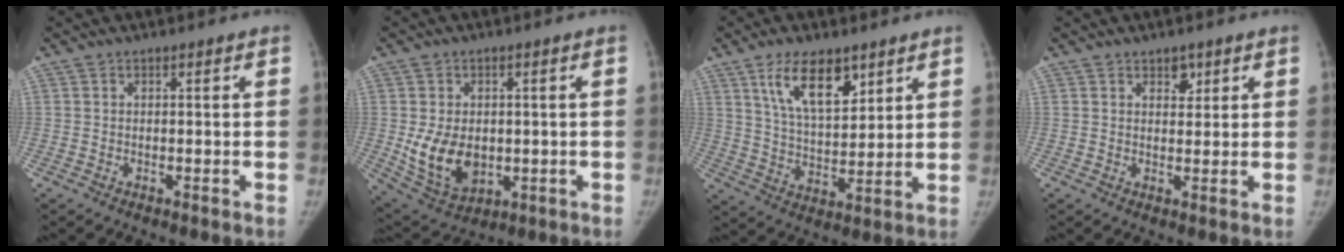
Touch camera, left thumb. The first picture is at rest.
{"total": 11.0, "force": [-0.7, 7.9, 7.7], "torque": [-0.113, -0.011, 0.010]}
{"total": 12.3, "force": [7.0, 5.7, 8.4], "torque": [-0.121, -0.040, 0.133]}
{"total": 2.8, "force": [1.7, 1.8, 1.3], "torque": [0.000, -0.010, 0.026]}